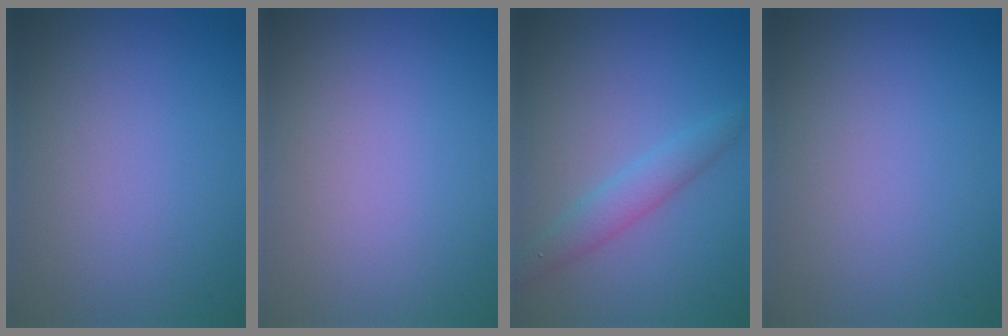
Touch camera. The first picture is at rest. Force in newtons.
{"total": 0.0}
{"total": 2.4, "press": 2.4, "slide": 0.1}
{"total": 0.0}